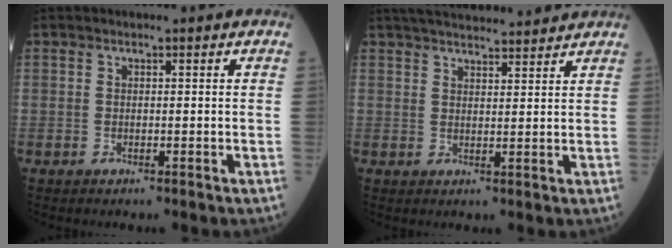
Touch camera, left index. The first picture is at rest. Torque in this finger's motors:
{"motor_torque": [0.33, -0.59, 0.00, 0.02]}